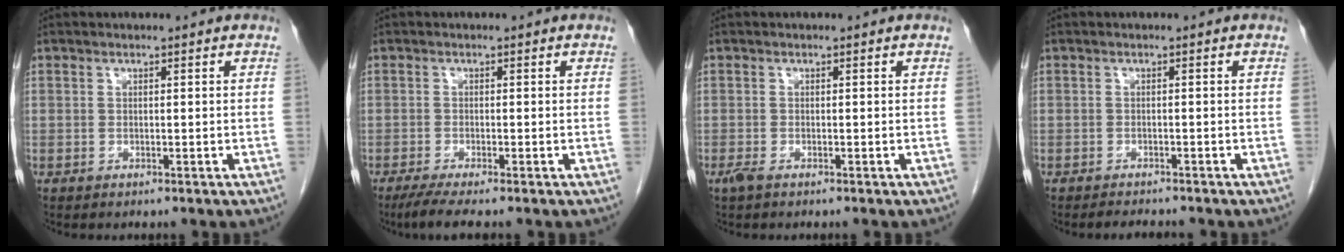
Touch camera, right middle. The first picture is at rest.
{"total": 3.8, "force": [-2.9, -0.1, 2.5], "torque": [-0.049, -0.011, -0.055]}
{"total": 1.2, "force": [-0.8, 0.2, 0.8], "torque": [-0.023, -0.004, -0.017]}
{"total": 2.2, "force": [-2.2, 0.2, 0.5], "torque": [-0.010, -0.007, -0.031]}